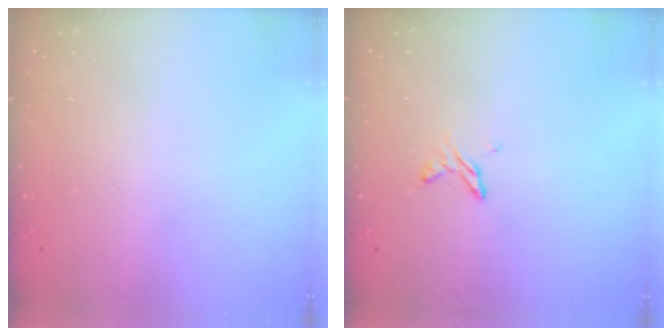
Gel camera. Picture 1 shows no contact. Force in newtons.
{"total": 4.0, "press": 4.0, "slide": 0.5}